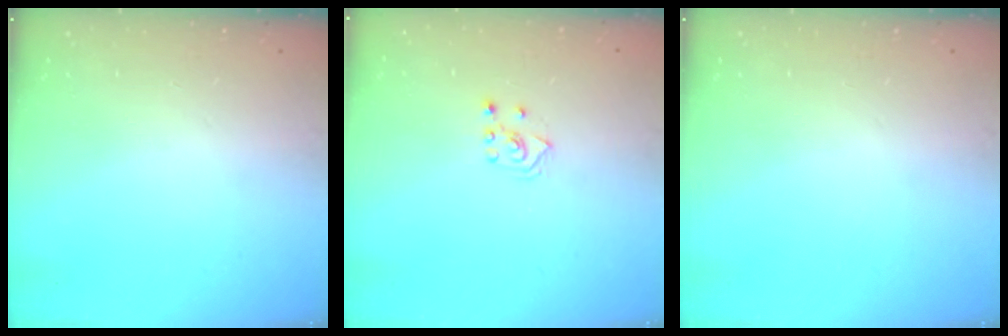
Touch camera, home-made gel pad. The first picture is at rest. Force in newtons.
{"total": 3.6, "press": 3.5, "slide": 0.7}
{"total": 0.0}